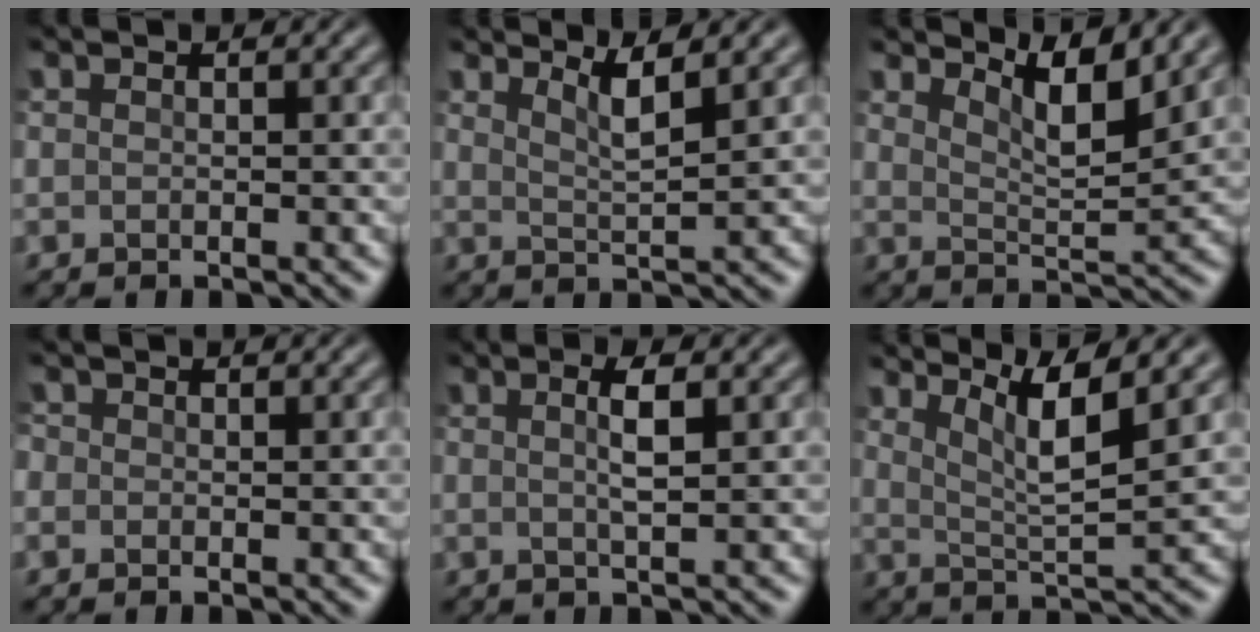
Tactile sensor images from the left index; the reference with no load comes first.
{"total": 2.6, "force": [1.8, 0.5, 1.9], "torque": [-0.023, -0.003, 0.033]}
{"total": 4.5, "force": [3.1, 1.1, 3.1], "torque": [-0.053, -0.007, 0.050]}
{"total": 0.9, "force": [-0.4, 0.8, 0.0], "torque": [0.004, 0.000, -0.011]}
{"total": 2.3, "force": [0.2, 0.5, 2.3], "torque": [-0.041, 0.002, 0.003]}
{"total": 5.0, "force": [2.7, 0.8, 4.1], "torque": [-0.068, -0.003, 0.052]}